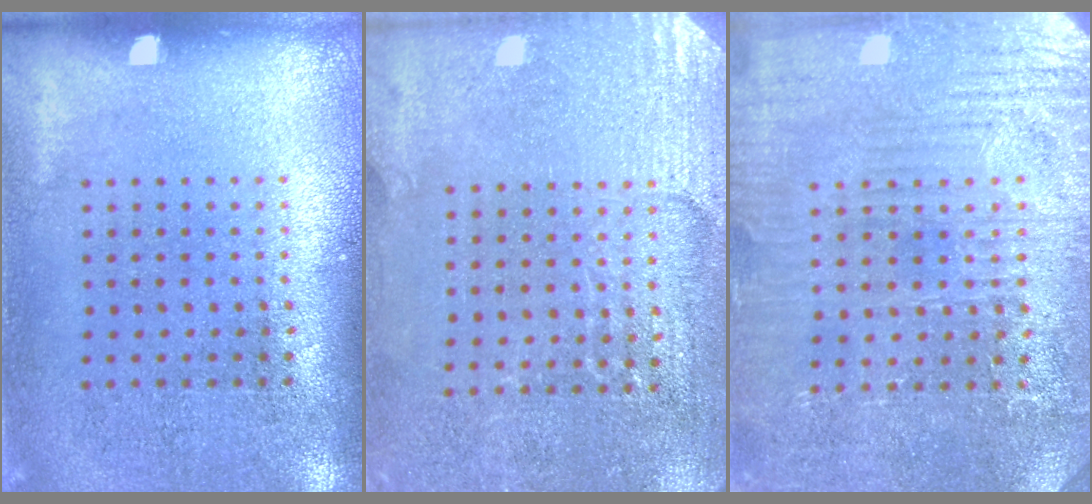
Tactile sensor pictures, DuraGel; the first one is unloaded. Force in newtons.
{"total": 2.9, "press": 2.8, "slide": 0.3}
{"total": 3.8, "press": 3.7, "slide": 0.6}